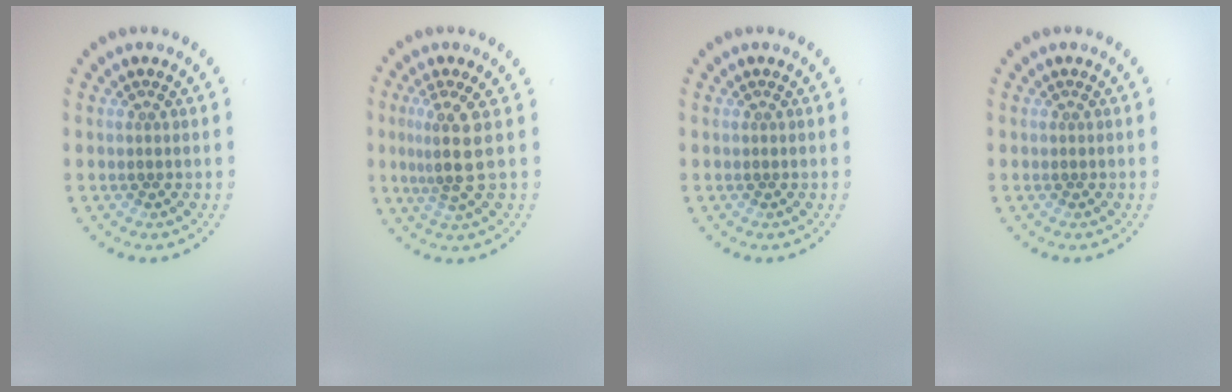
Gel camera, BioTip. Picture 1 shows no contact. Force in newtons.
{"total": 3.2, "press": 2.3, "slide": 2.2}
{"total": 0.0}
{"total": 0.0}